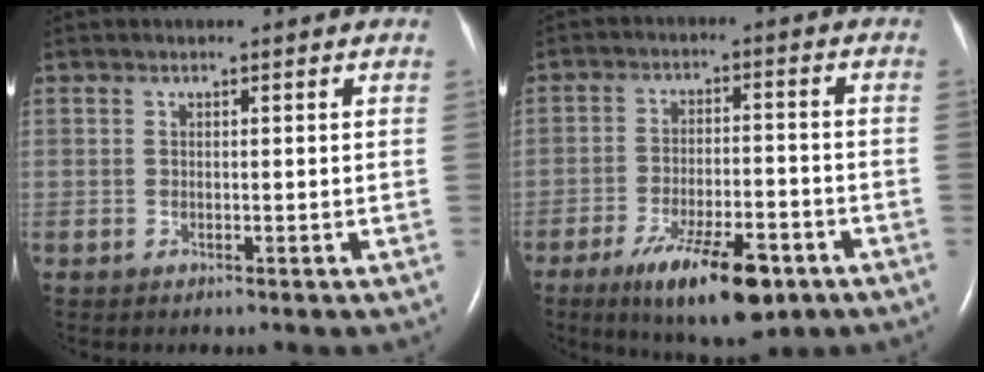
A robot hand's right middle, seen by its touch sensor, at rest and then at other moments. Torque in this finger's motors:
{"motor_torque": [1.11, -1.03, 0.25, 0.10]}